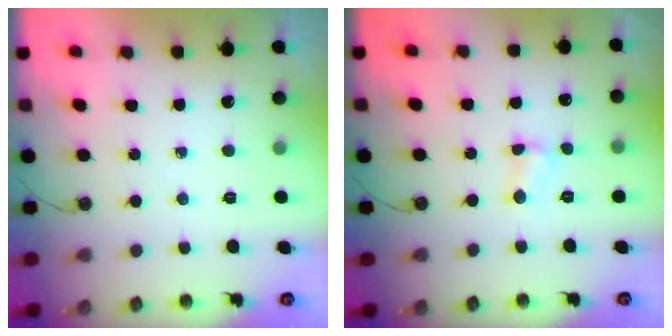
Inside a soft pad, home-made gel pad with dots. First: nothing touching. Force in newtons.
{"total": 4.0, "press": 4.0, "slide": 0.4}